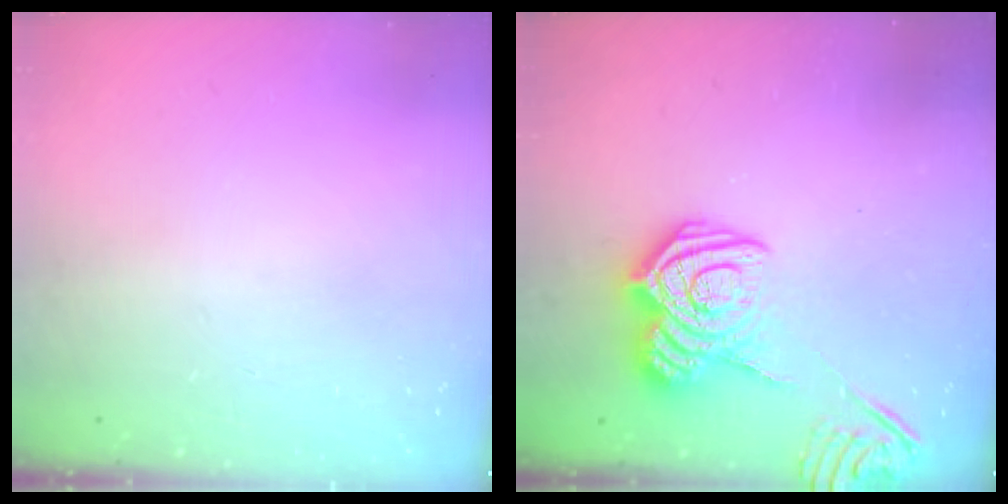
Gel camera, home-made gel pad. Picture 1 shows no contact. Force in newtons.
{"total": 13.9, "press": 13.8, "slide": 1.0}